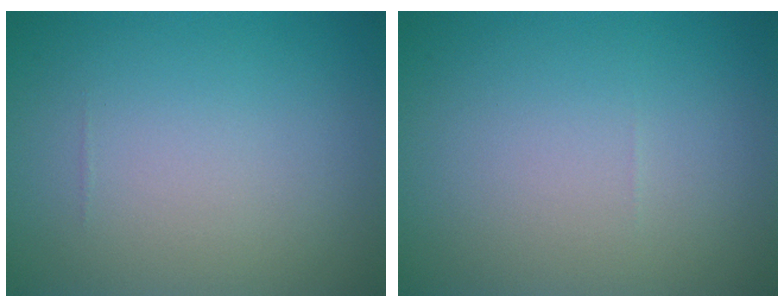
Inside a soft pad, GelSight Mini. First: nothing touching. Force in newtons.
{"total": 0.0}